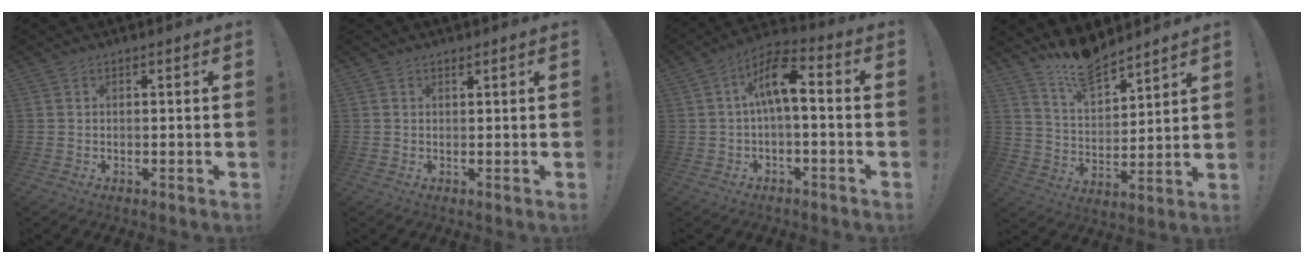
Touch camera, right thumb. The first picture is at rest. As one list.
[{"total": 0.5, "force": [0.5, 0.0, 0.2], "torque": [0.003, -0.003, 0.008]}, {"total": 10.8, "force": [0.9, 4.4, 9.8], "torque": [-0.160, 0.014, 0.017]}, {"total": 11.9, "force": [10.6, 3.7, 4.0], "torque": [-0.075, -0.082, 0.196]}]